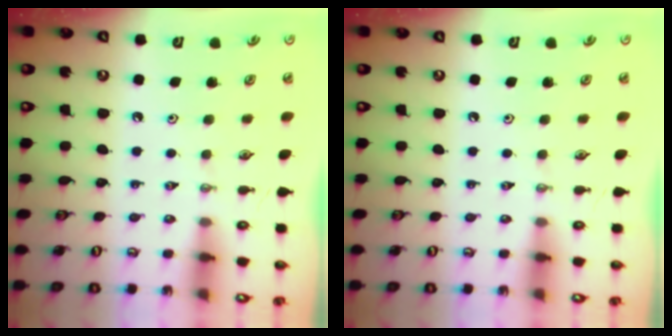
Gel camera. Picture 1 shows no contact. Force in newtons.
{"total": 0.0}